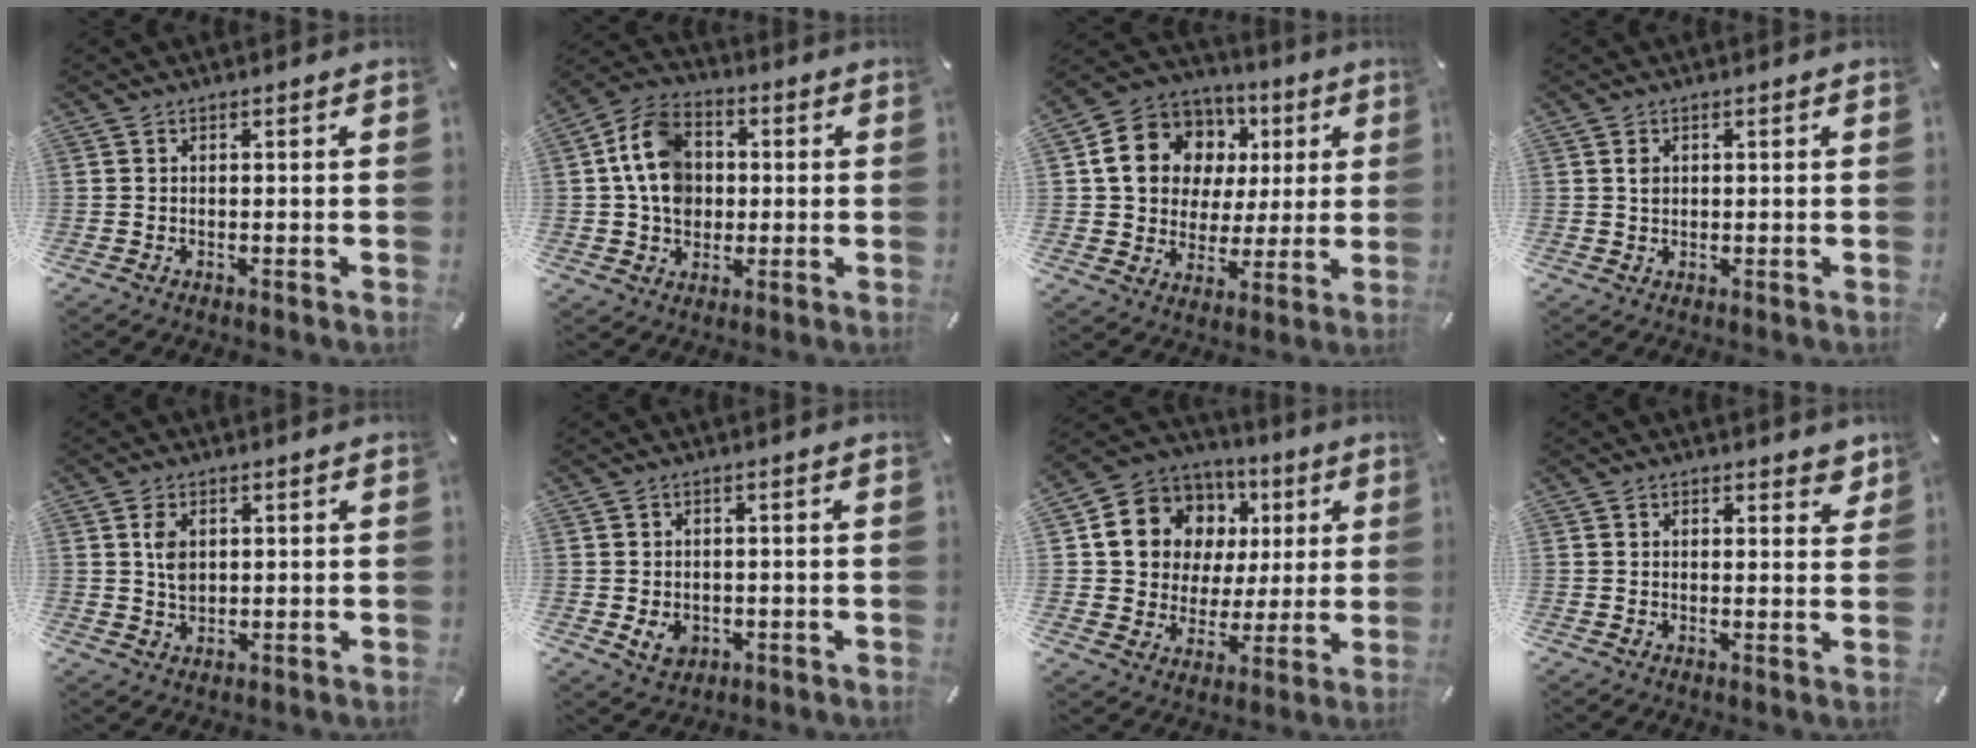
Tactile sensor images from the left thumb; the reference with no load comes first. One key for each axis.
{"total": 12.1, "fx": 0.5, "fy": 10.3, "fz": 6.3, "tx": -0.139, "ty": 0.021, "tz": 0.012}
{"total": 14.4, "fx": 3.8, "fy": 12.7, "fz": 5.6, "tx": -0.105, "ty": -0.005, "tz": 0.080}
{"total": 1.6, "fx": 0.5, "fy": 1.3, "fz": 0.9, "tx": -0.011, "ty": 0.001, "tz": 0.007}
{"total": 4.3, "fx": 1.3, "fy": 3.1, "fz": 2.7, "tx": -0.060, "ty": -0.001, "tz": 0.020}
{"total": 4.0, "fx": -0.8, "fy": 3.4, "fz": 2.0, "tx": -0.031, "ty": -0.006, "tz": -0.016}
{"total": 13.8, "fx": 4.3, "fy": 12.4, "fz": 4.5, "tx": -0.082, "ty": -0.017, "tz": 0.090}
{"total": 2.6, "fx": 1.8, "fy": 1.5, "fz": 1.1, "tx": -0.001, "ty": -0.005, "tz": 0.027}